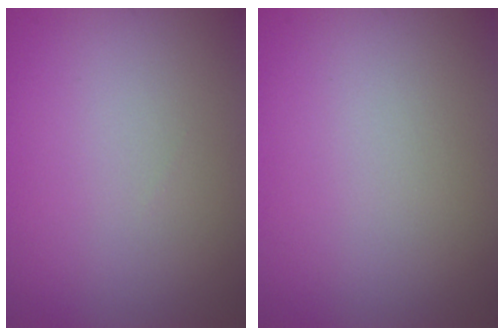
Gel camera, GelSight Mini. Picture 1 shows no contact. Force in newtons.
{"total": 0.0}